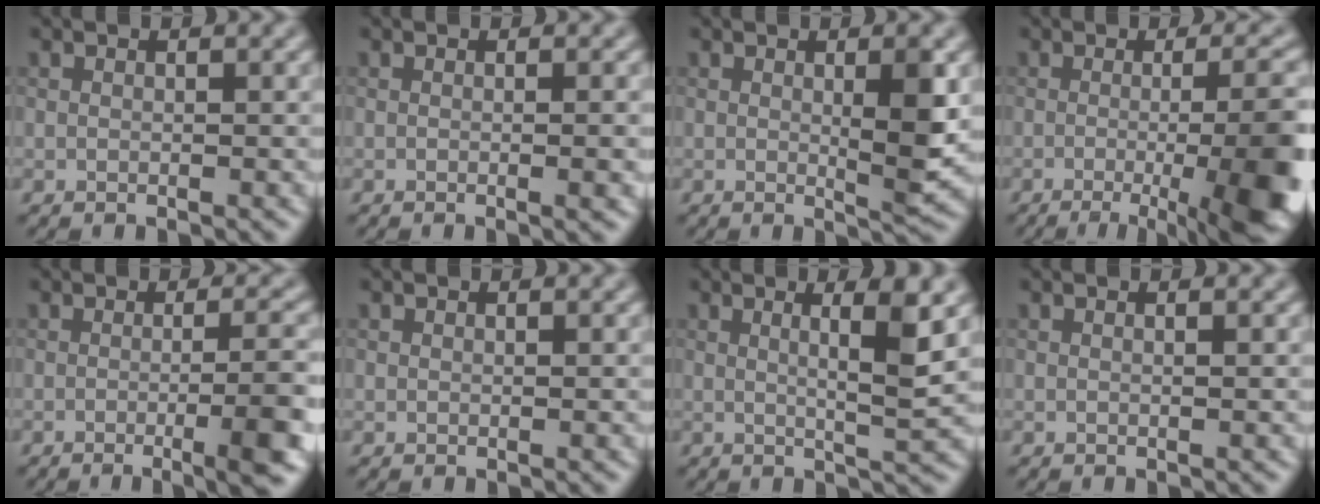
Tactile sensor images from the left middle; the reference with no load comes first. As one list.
[{"total": 1.9, "force": [-0.1, 0.7, 1.8], "torque": [-0.011, 0.007, -0.009]}, {"total": 3.1, "force": [0.3, 0.2, 3.0], "torque": [-0.044, -0.007, 0.016]}, {"total": 11.8, "force": [-2.3, 3.2, 11.1], "torque": [-0.103, 0.003, -0.011]}, {"total": 6.3, "force": [-1.5, 1.4, 6.0], "torque": [-0.064, 0.002, -0.010]}, {"total": 0.0}, {"total": 4.2, "force": [1.0, 0.2, 4.1], "torque": [-0.062, -0.001, 0.026]}, {"total": 0.6, "force": [0.1, 0.3, 0.5], "torque": [0.002, 0.003, -0.006]}]